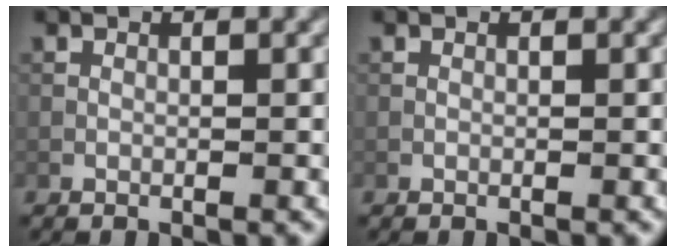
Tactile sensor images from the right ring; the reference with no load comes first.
{"total": 0.0}